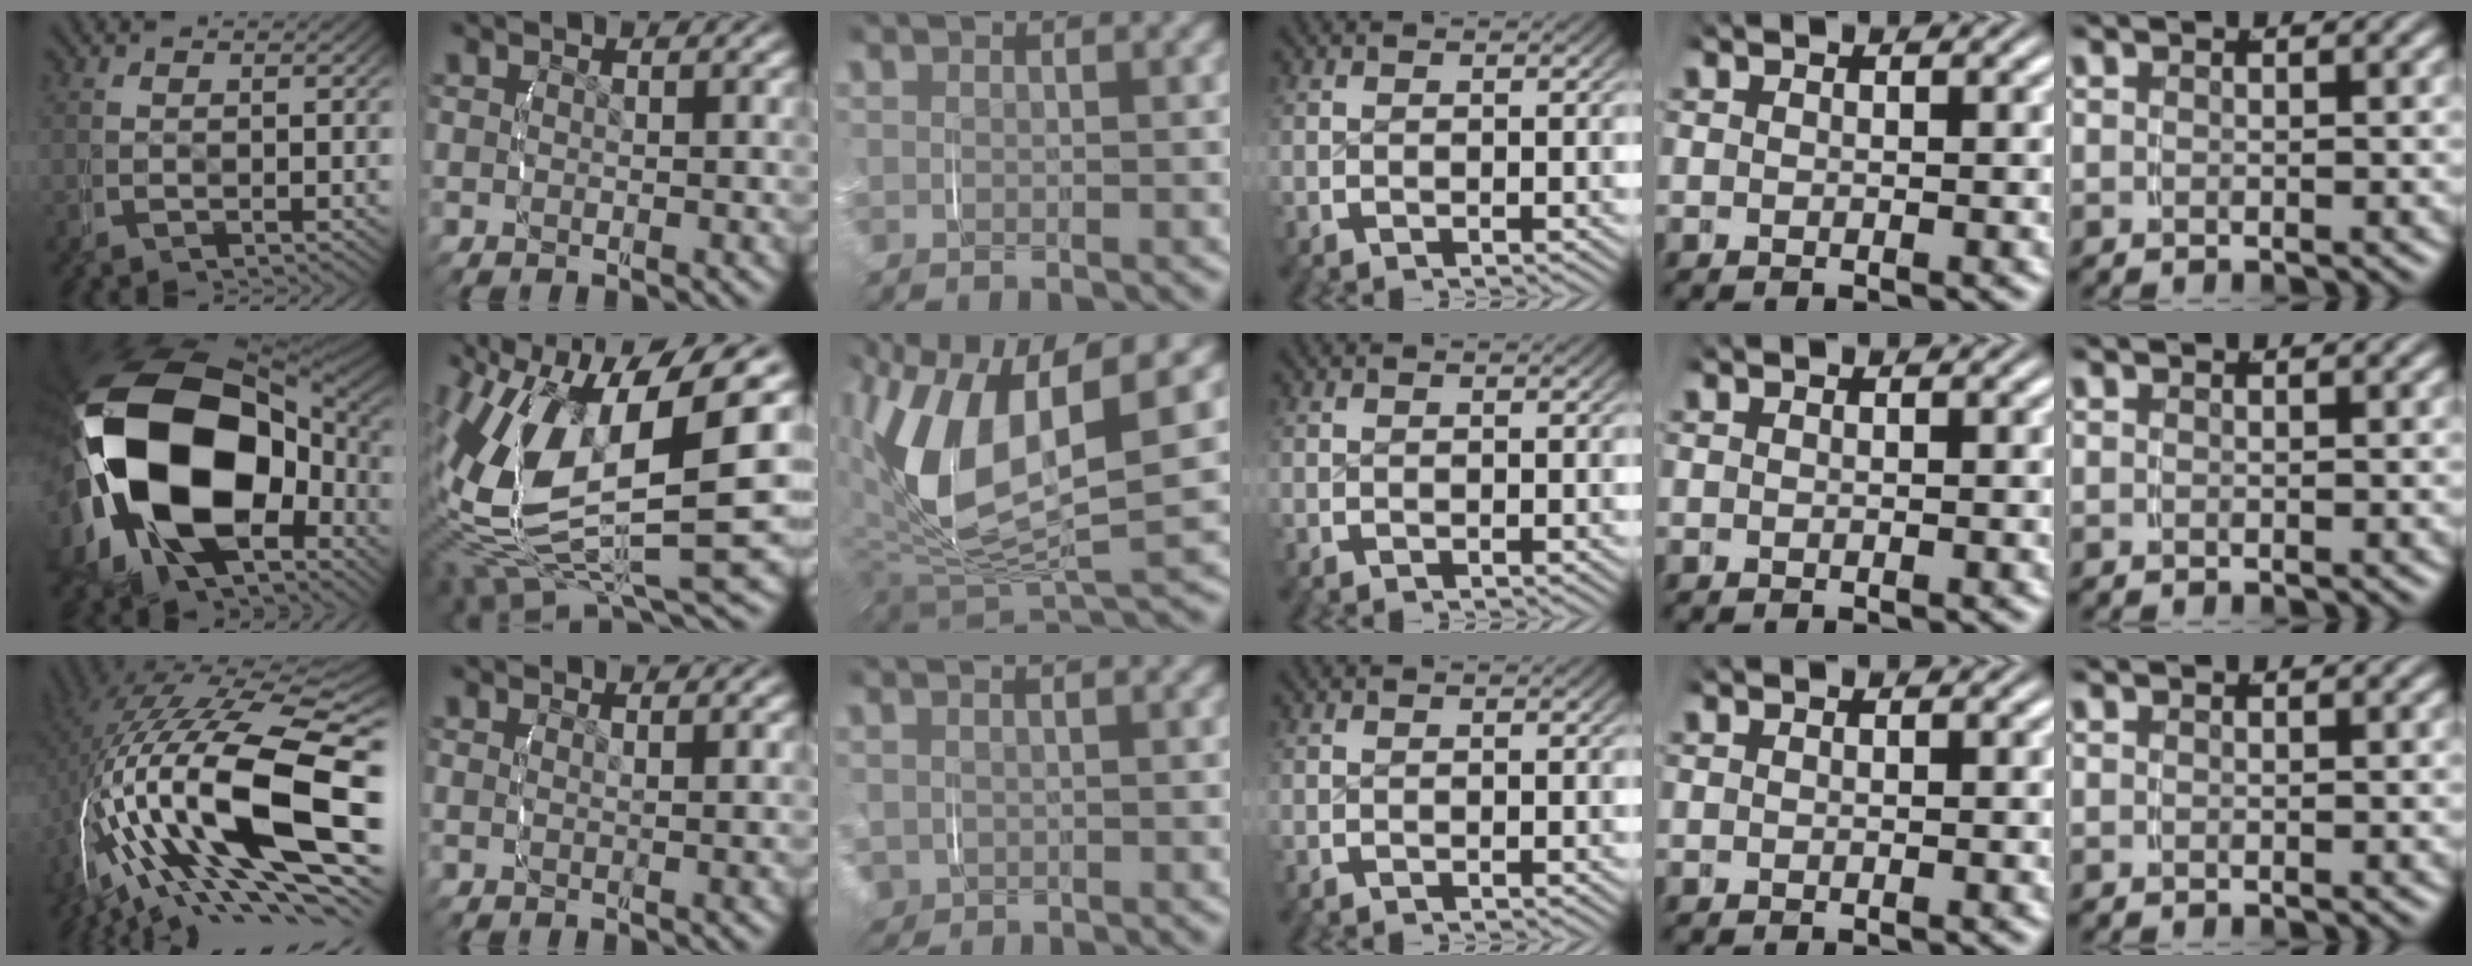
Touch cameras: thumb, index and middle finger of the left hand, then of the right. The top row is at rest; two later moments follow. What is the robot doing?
{"motion": "grasp_and_lifting", "object": "router"}